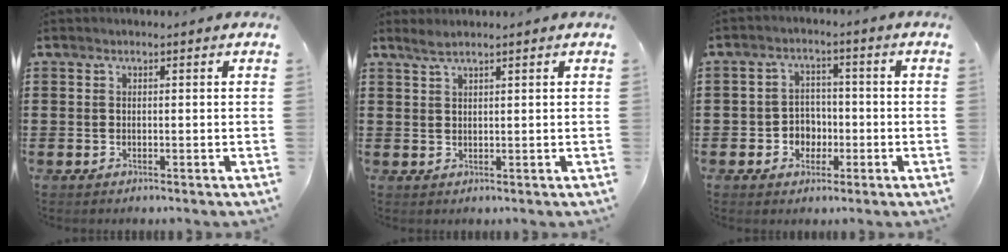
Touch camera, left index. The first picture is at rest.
{"total": 1.6, "force": [1.3, 0.0, 0.9], "torque": [-0.020, 0.001, 0.025]}
{"total": 3.8, "force": [-1.4, 3.3, 1.4], "torque": [-0.034, 0.006, -0.031]}